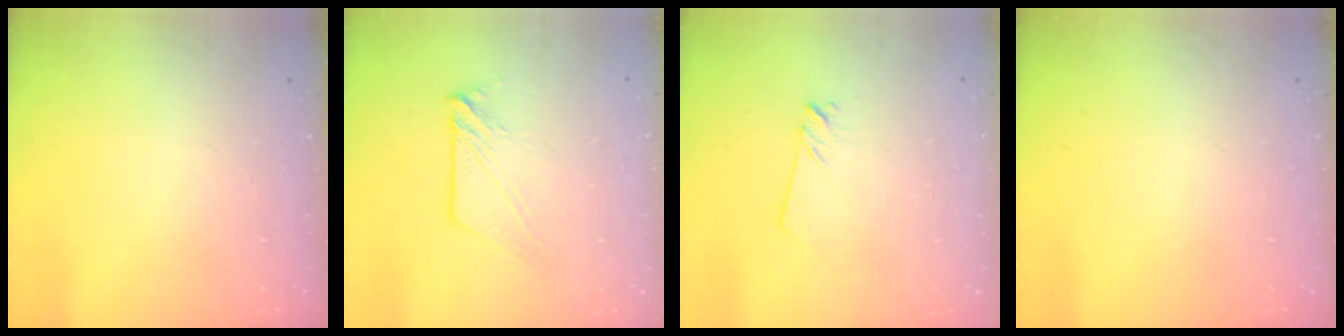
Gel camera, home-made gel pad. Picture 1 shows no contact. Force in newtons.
{"total": 7.4, "press": 7.4, "slide": 0.5}
{"total": 2.0, "press": 2.0, "slide": 0.1}
{"total": 0.0}